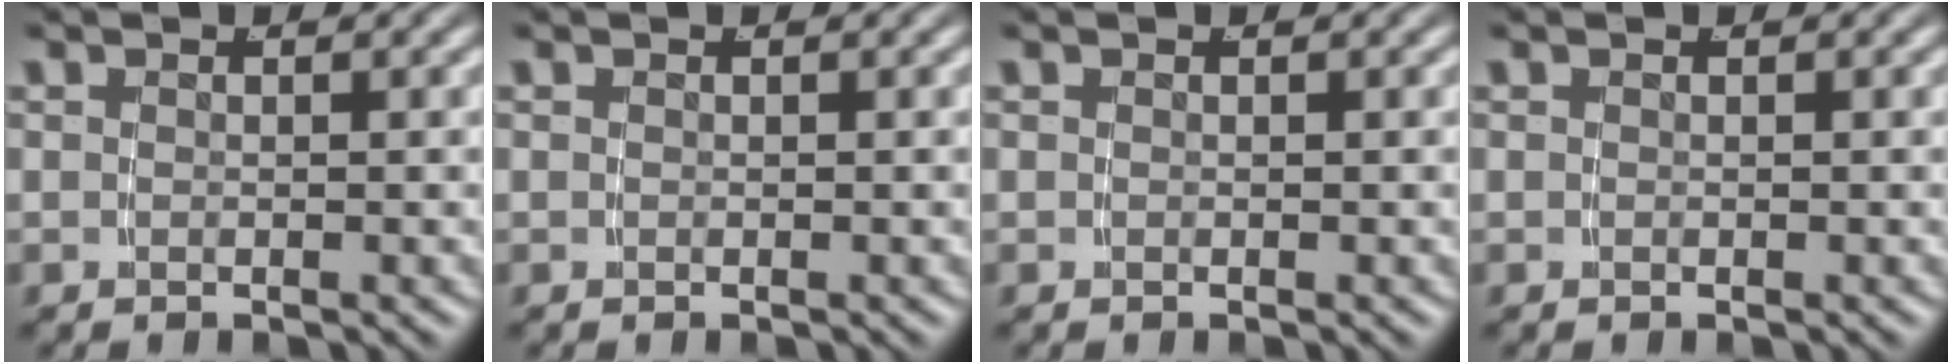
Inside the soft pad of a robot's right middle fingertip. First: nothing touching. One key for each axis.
{"total": 0.0}
{"total": 0.0}
{"total": 0.0}